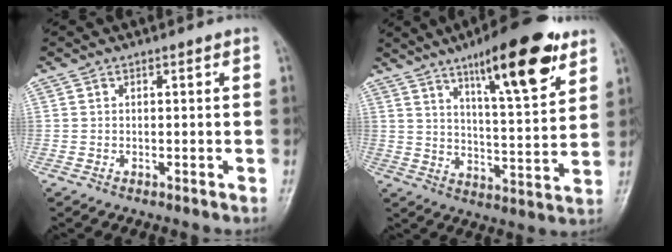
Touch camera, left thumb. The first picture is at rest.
{"total": 17.8, "force": [10.6, 4.4, 13.6], "torque": [-0.181, -0.051, 0.165]}